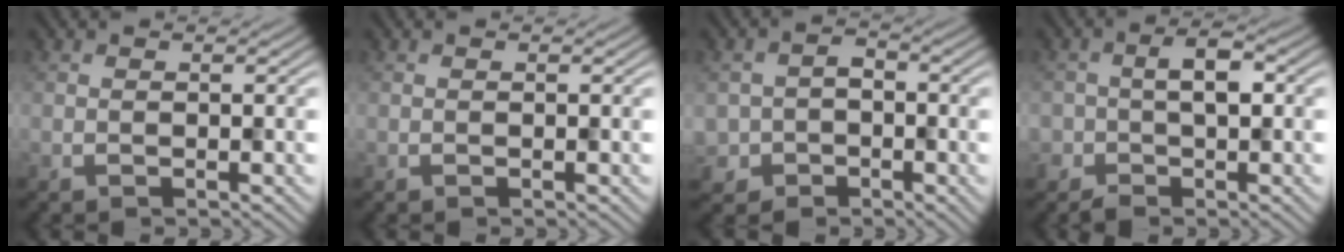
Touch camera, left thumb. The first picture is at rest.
{"total": 0.0}
{"total": 3.4, "force": [-1.5, 3.0, 0.8], "torque": [-0.017, -0.005, -0.033]}
{"total": 3.5, "force": [-1.1, 2.4, 2.3], "torque": [-0.034, 0.008, -0.026]}